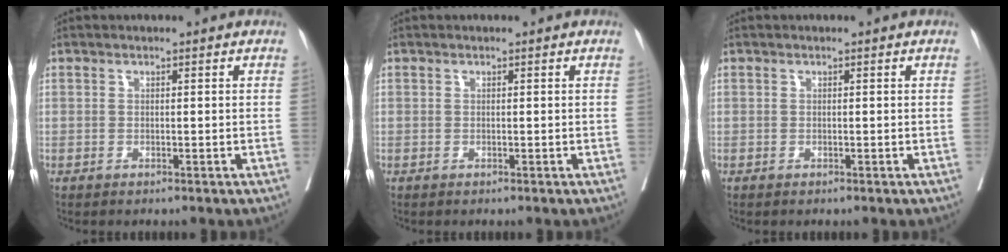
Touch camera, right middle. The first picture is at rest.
{"total": 0.0}
{"total": 0.0}